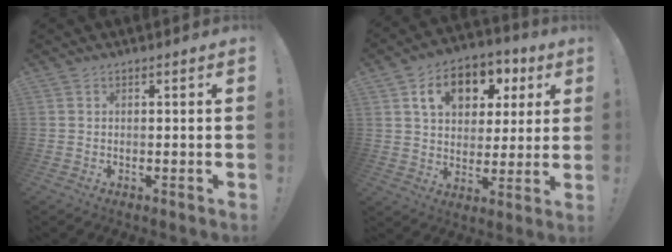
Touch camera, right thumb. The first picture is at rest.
{"total": 14.2, "force": [6.0, 9.9, 8.3], "torque": [-0.122, -0.018, 0.107]}